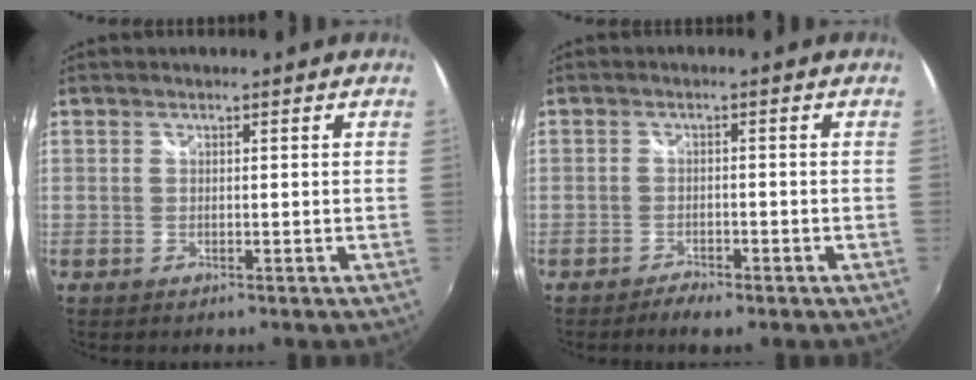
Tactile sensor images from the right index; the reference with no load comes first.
{"total": 3.0, "force": [-2.6, 0.9, 1.4], "torque": [-0.038, -0.006, -0.047]}